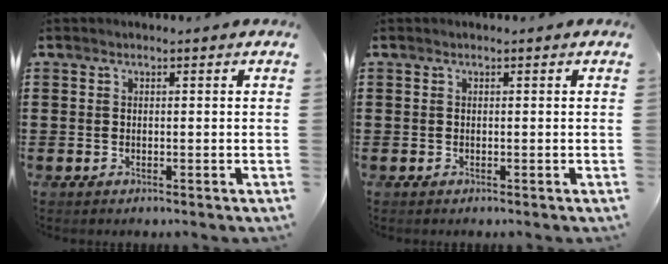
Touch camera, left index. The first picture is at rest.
{"total": 0.0}